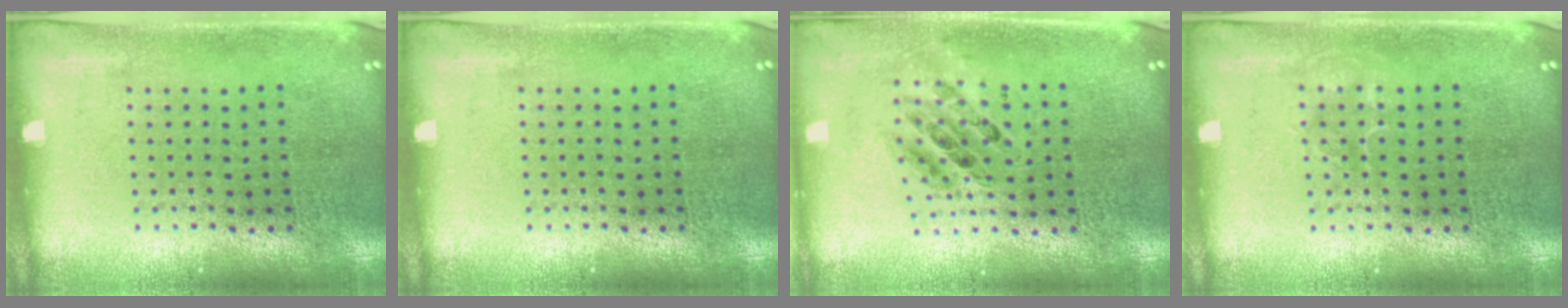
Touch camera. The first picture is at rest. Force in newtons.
{"total": 0.0}
{"total": 0.7, "press": 0.7, "slide": 0.1}
{"total": 1.0, "press": 0.9, "slide": 0.2}